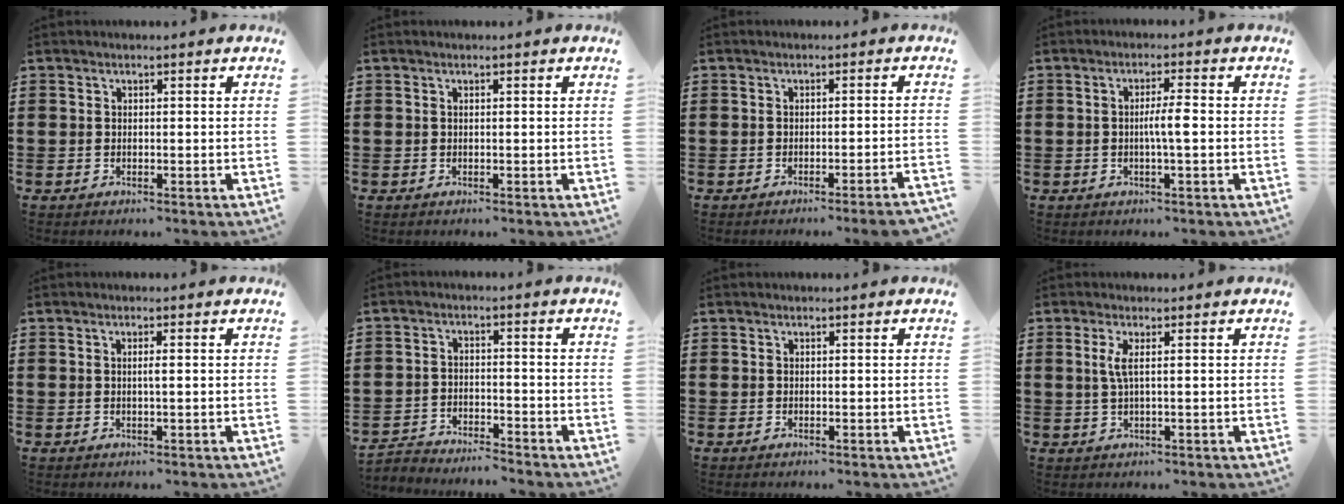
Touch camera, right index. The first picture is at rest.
{"total": 0.0}
{"total": 1.8, "force": [-1.4, -0.3, 1.0], "torque": [-0.017, -0.001, -0.028]}
{"total": 3.7, "force": [-0.4, 0.3, 3.7], "torque": [-0.065, -0.002, -0.010]}
{"total": 1.1, "force": [0.1, 0.0, 1.1], "torque": [-0.022, -0.003, 0.000]}
{"total": 3.7, "force": [-3.7, 0.2, -0.3], "torque": [-0.003, 0.001, -0.081]}
{"total": 0.0}
{"total": 2.4, "force": [0.3, -0.1, 2.4], "torque": [-0.056, -0.008, 0.001]}